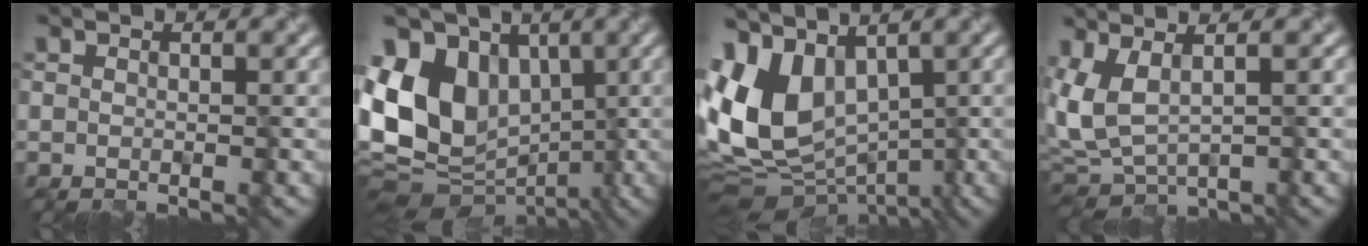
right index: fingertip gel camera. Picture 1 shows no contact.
{"total": 13.7, "force": [-0.3, 10.2, 9.1], "torque": [-0.176, 0.020, -0.013]}
{"total": 9.1, "force": [0.4, 6.3, 6.5], "torque": [-0.137, -0.003, -0.008]}
{"total": 4.5, "force": [0.4, 1.6, 4.2], "torque": [-0.098, -0.002, 0.007]}